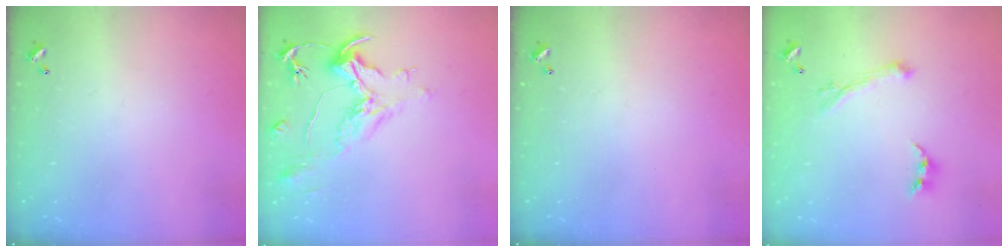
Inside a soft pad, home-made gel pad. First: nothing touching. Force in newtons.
{"total": 2.2, "press": 1.7, "slide": 1.3}
{"total": 0.0}
{"total": 1.1, "press": 0.6, "slide": 0.9}